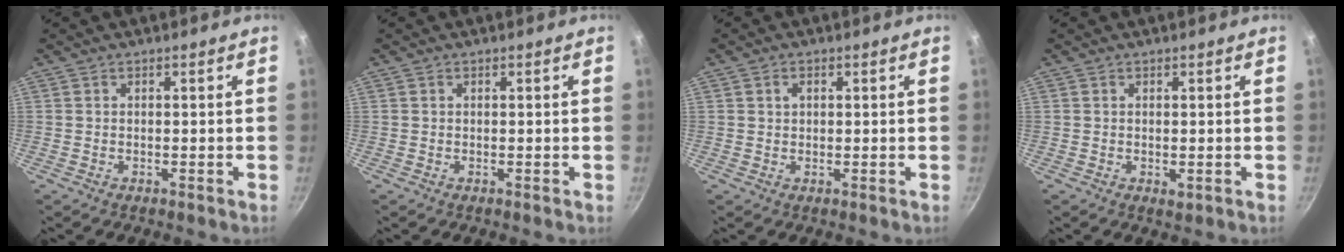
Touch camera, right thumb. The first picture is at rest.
{"total": 0.0}
{"total": 1.7, "force": [0.6, 1.3, 1.0], "torque": [-0.010, 0.004, 0.009]}
{"total": 0.9, "force": [0.1, 0.5, 0.8], "torque": [-0.013, -0.003, 0.002]}